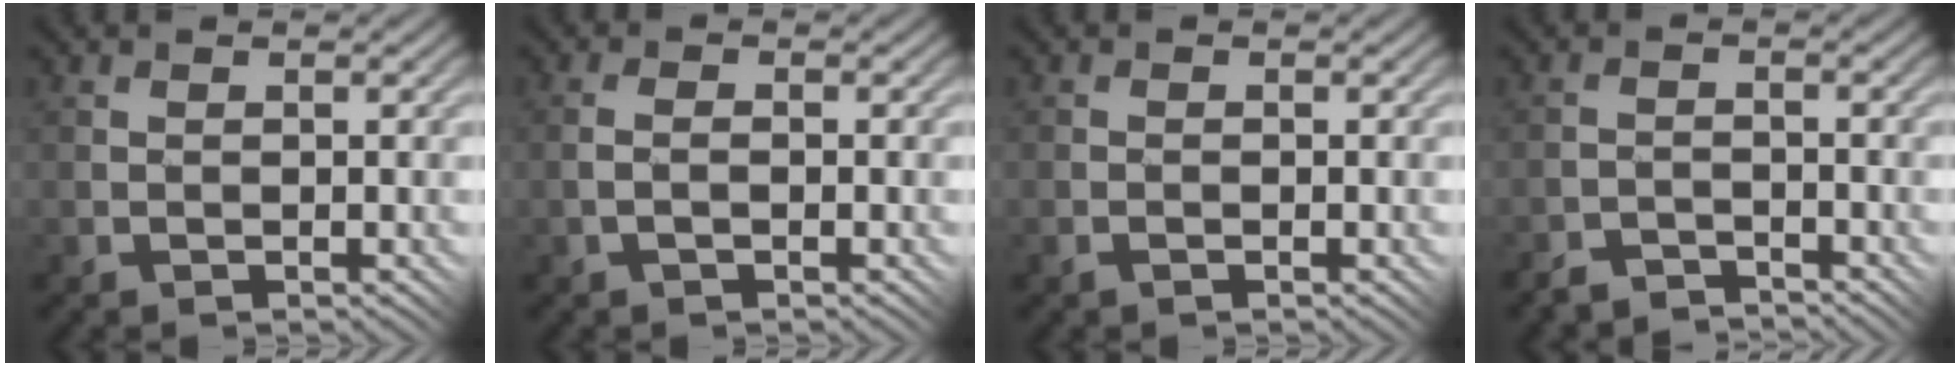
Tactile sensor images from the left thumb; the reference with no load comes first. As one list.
[{"total": 1.8, "force": [-0.5, 1.0, 1.5], "torque": [-0.020, 0.010, -0.012]}, {"total": 0.6, "force": [-0.6, 0.2, 0.2], "torque": [0.000, 0.002, -0.012]}, {"total": 2.7, "force": [-2.7, 0.0, 0.0], "torque": [0.005, 0.011, -0.058]}]